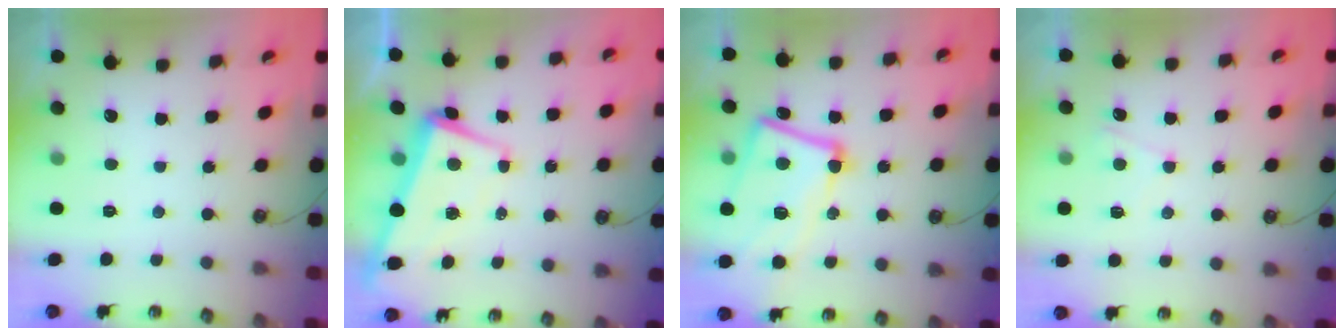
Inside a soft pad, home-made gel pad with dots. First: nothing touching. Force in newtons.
{"total": 1.6, "press": 0.1, "slide": 1.5}
{"total": 14.2, "press": 14.0, "slide": 2.3}
{"total": 3.2, "press": 3.1, "slide": 0.3}